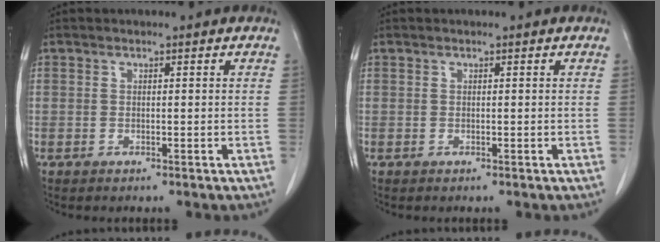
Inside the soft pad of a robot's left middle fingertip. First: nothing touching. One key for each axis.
{"total": 0.0}